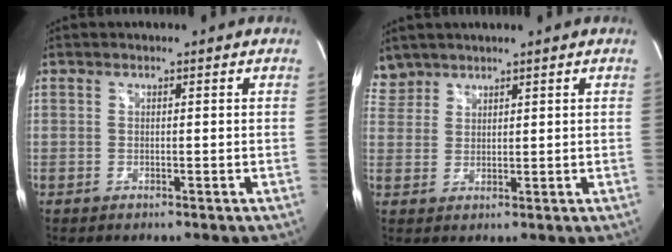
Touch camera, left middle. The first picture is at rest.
{"total": 3.4, "force": [3.0, 1.4, -0.5], "torque": [0.011, 0.011, 0.064]}